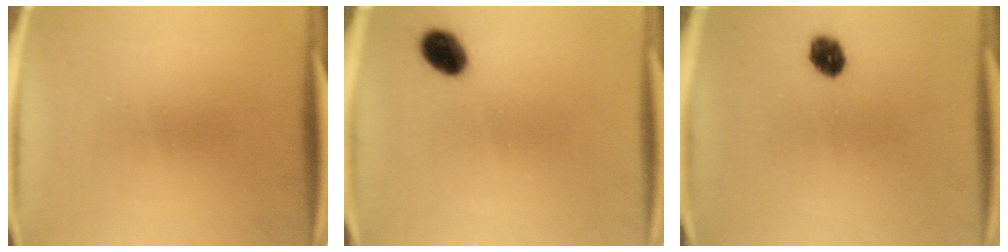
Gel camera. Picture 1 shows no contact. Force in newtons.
{"total": 6.3}
{"total": 4.5}